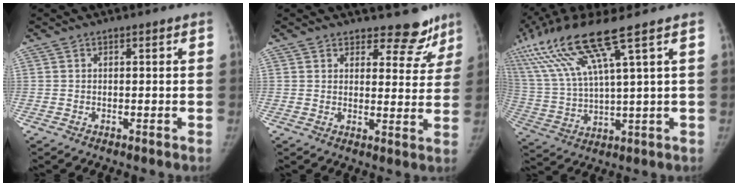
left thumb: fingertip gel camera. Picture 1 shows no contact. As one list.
[{"total": 8.8, "force": [7.5, 4.3, 1.5], "torque": [0.031, -0.052, 0.084]}, {"total": 16.6, "force": [9.2, 1.4, 13.8], "torque": [-0.303, -0.022, 0.182]}]